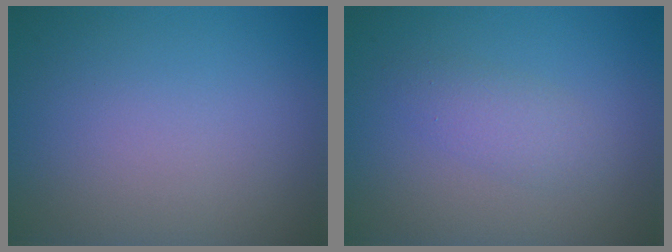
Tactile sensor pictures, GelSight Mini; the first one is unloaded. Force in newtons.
{"total": 2.0, "press": 2.0, "slide": 0.2}